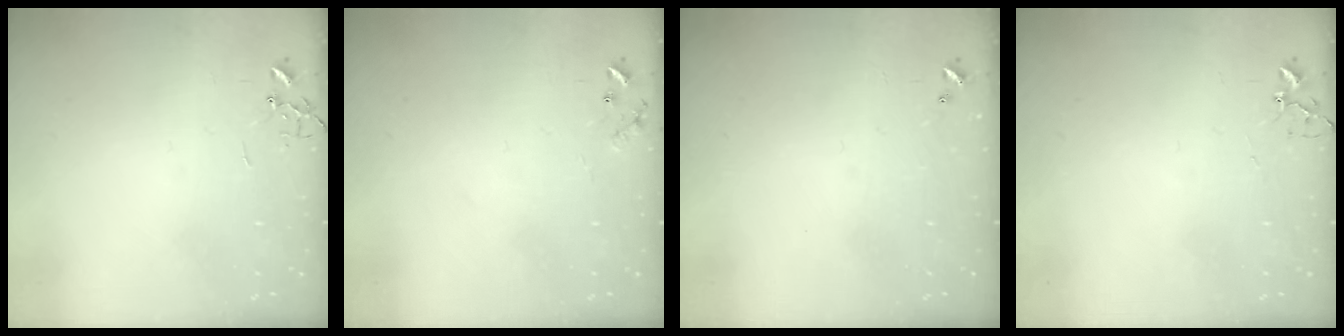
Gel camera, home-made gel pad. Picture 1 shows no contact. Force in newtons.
{"total": 7.2, "press": 7.2, "slide": 0.5}
{"total": 0.0}
{"total": 4.2, "press": 4.2, "slide": 0.7}